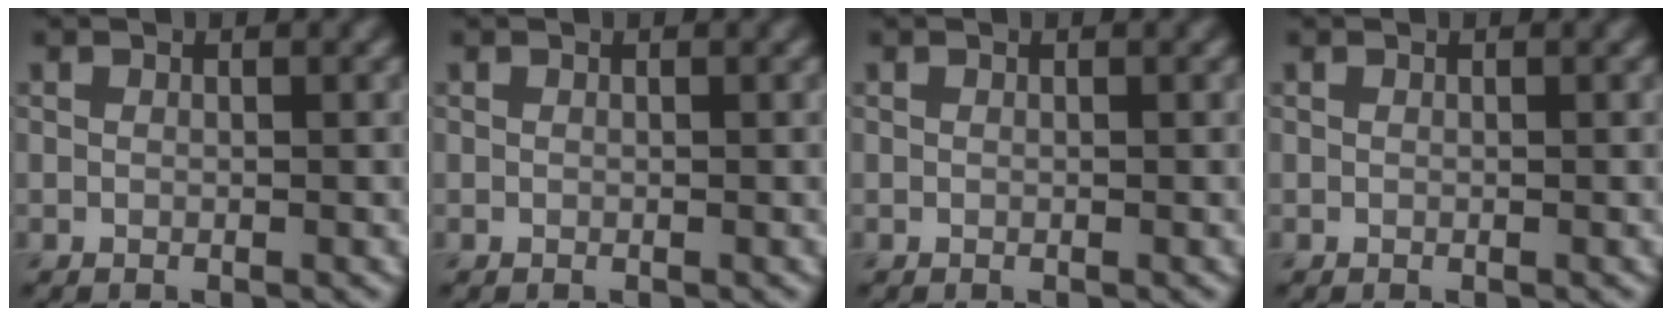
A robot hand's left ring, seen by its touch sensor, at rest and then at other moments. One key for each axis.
{"total": 0.0}
{"total": 0.0}
{"total": 0.0}